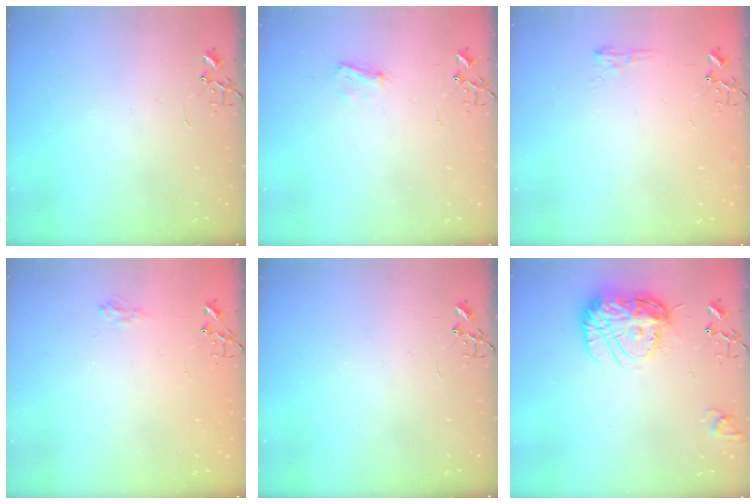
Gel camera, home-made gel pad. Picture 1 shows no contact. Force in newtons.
{"total": 6.6, "press": 6.6, "slide": 0.8}
{"total": 7.3, "press": 7.3, "slide": 0.8}
{"total": 7.6, "press": 7.6, "slide": 0.9}
{"total": 0.0}
{"total": 16.3, "press": 16.3, "slide": 1.6}